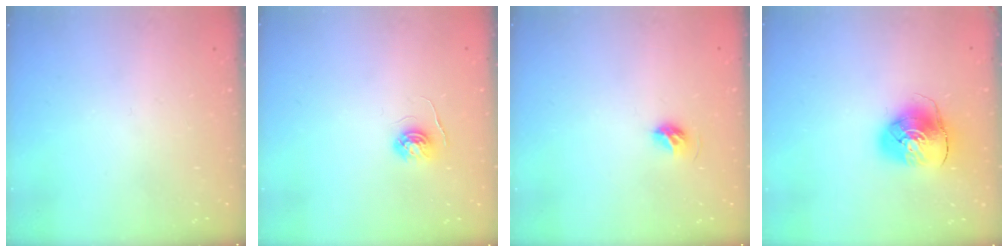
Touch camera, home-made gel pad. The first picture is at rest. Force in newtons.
{"total": 4.7, "press": 4.6, "slide": 0.4}
{"total": 5.3, "press": 5.2, "slide": 0.9}
{"total": 9.7, "press": 9.6, "slide": 1.4}